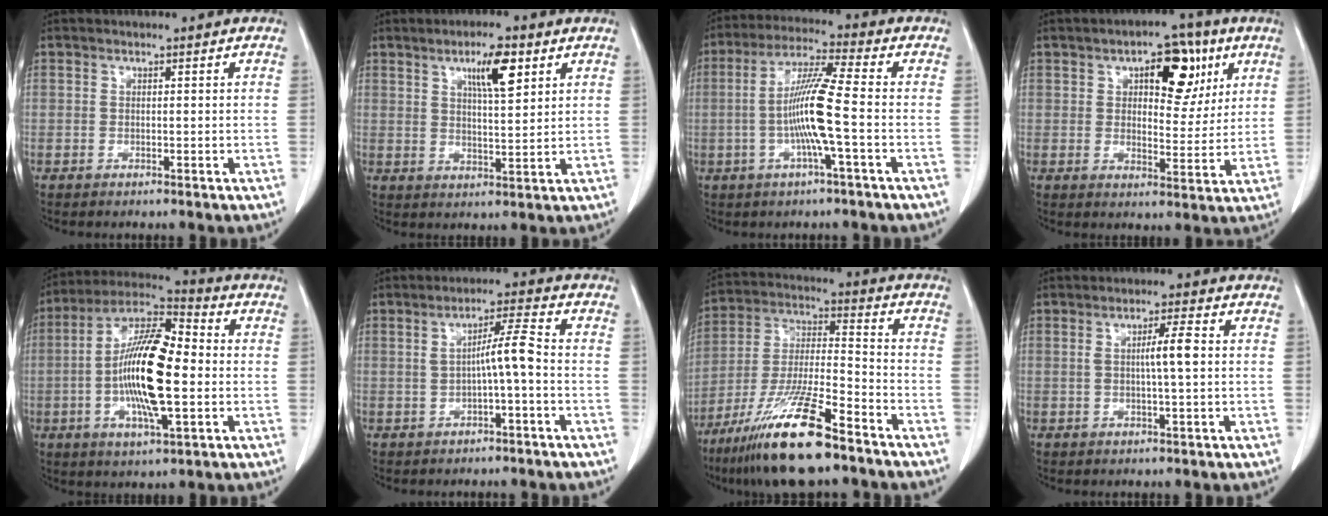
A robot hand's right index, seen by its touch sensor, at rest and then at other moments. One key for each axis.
{"total": 6.8, "fx": 3.5, "fy": 1.2, "fz": 5.7, "tx": -0.098, "ty": 0.000, "tz": 0.058}
{"total": 9.7, "fx": -1.6, "fy": -0.6, "fz": 9.5, "tx": -0.188, "ty": 0.005, "tz": -0.035}
{"total": 9.7, "fx": 4.4, "fy": 4.6, "fz": 7.3, "tx": -0.094, "ty": 0.018, "tz": 0.064}
{"total": 16.5, "fx": -1.4, "fy": 3.9, "fz": 16.0, "tx": -0.304, "ty": 0.010, "tz": -0.027}
{"total": 4.7, "fx": -0.6, "fy": -0.1, "fz": 4.7, "tx": -0.073, "ty": 0.014, "tz": -0.006}
{"total": 16.5, "fx": -11.3, "fy": 1.7, "fz": 12.0, "tx": -0.254, "ty": -0.034, "tz": -0.206}
{"total": 3.9, "fx": 0.3, "fy": -0.1, "fz": 3.9, "tx": -0.069, "ty": 0.004, "tz": 0.007}